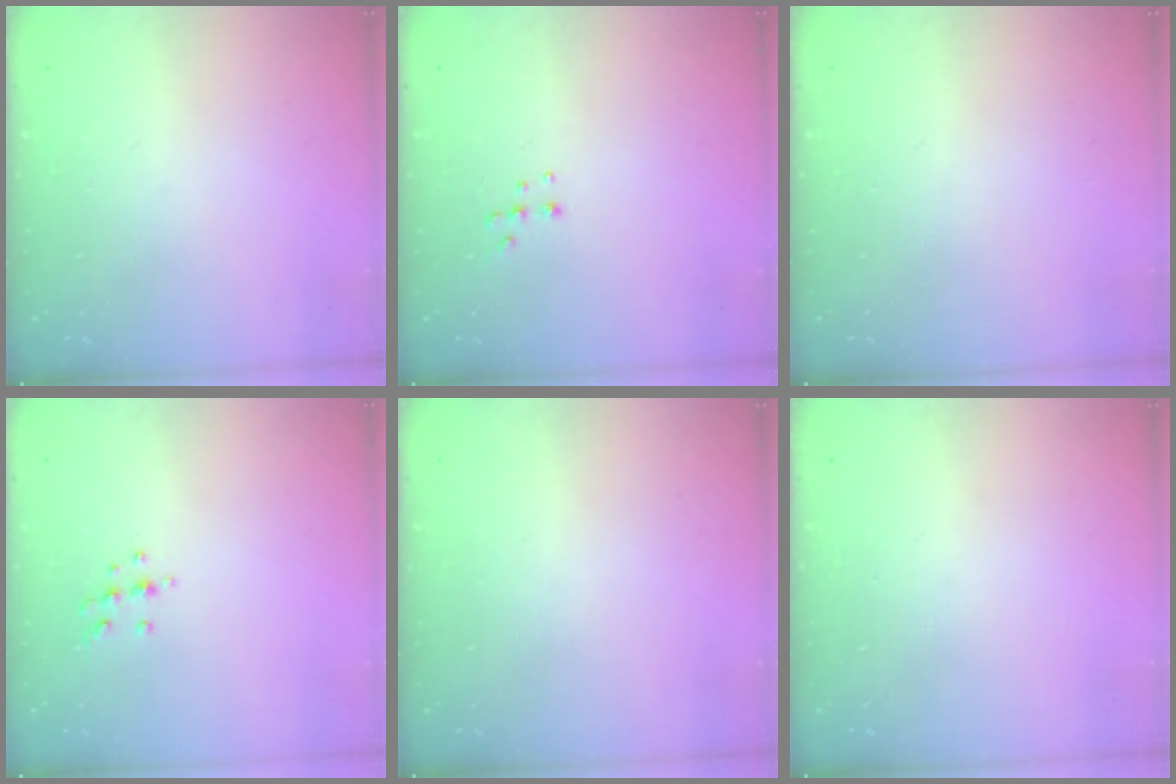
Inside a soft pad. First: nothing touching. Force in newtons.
{"total": 5.5, "press": 5.4, "slide": 1.0}
{"total": 0.0}
{"total": 7.0, "press": 7.0, "slide": 0.6}
{"total": 0.0}
{"total": 0.0}